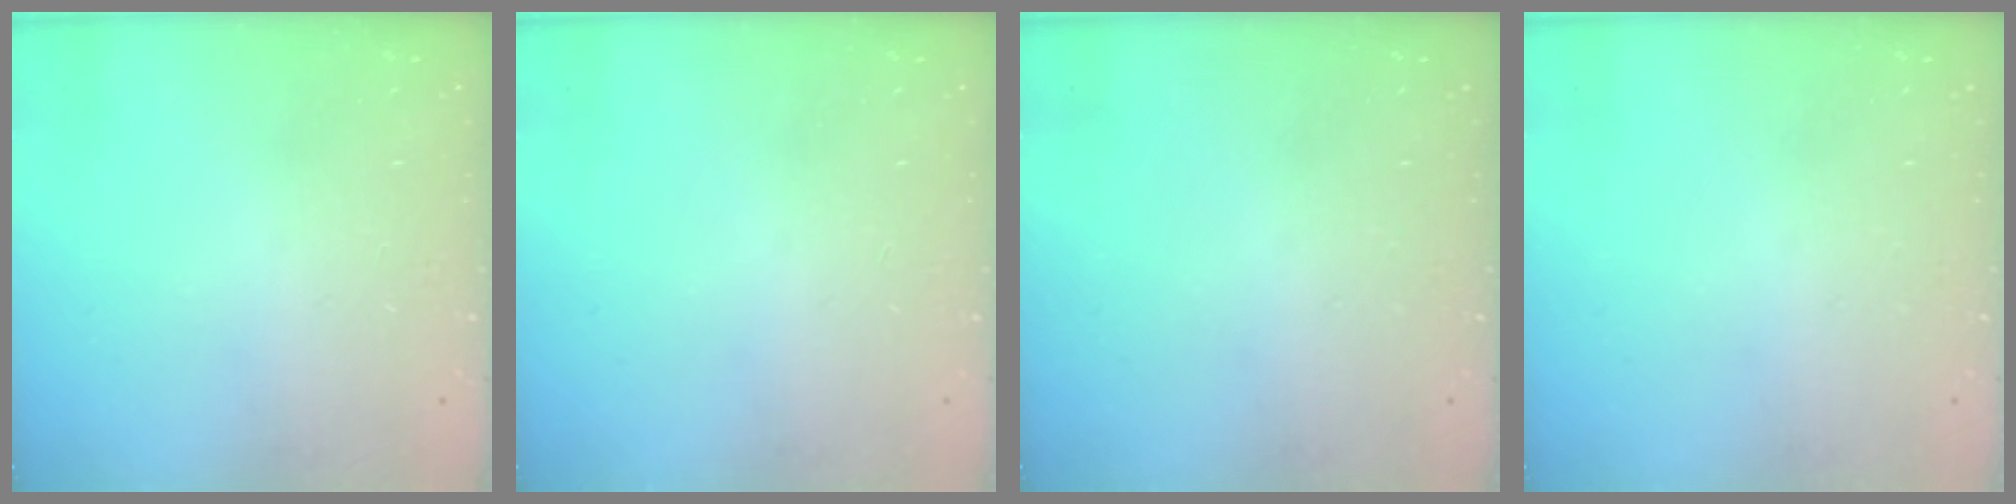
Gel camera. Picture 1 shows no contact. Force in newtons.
{"total": 0.0}
{"total": 0.0}
{"total": 0.0}